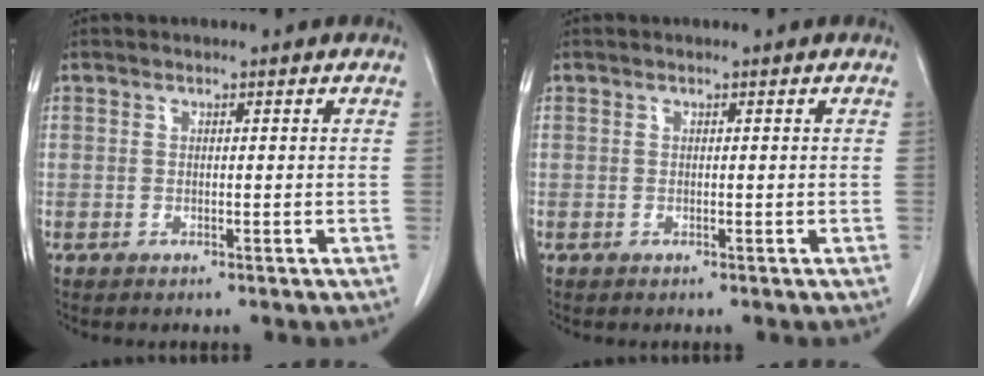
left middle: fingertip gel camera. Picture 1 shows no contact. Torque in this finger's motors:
{"motor_torque": [0.00, 0.00, 0.01, 0.00]}